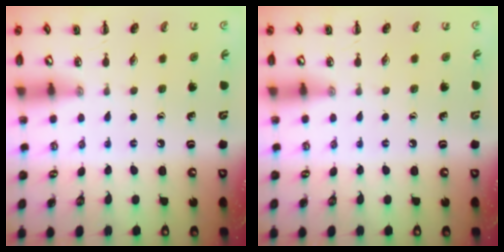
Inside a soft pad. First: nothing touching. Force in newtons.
{"total": 0.0}